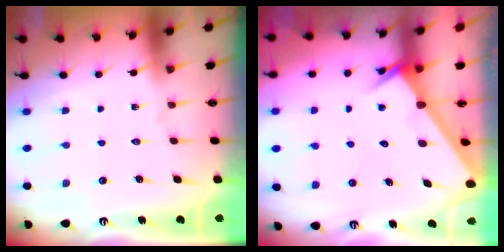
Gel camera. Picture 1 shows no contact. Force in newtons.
{"total": 2.4, "press": 2.4, "slide": 0.1}